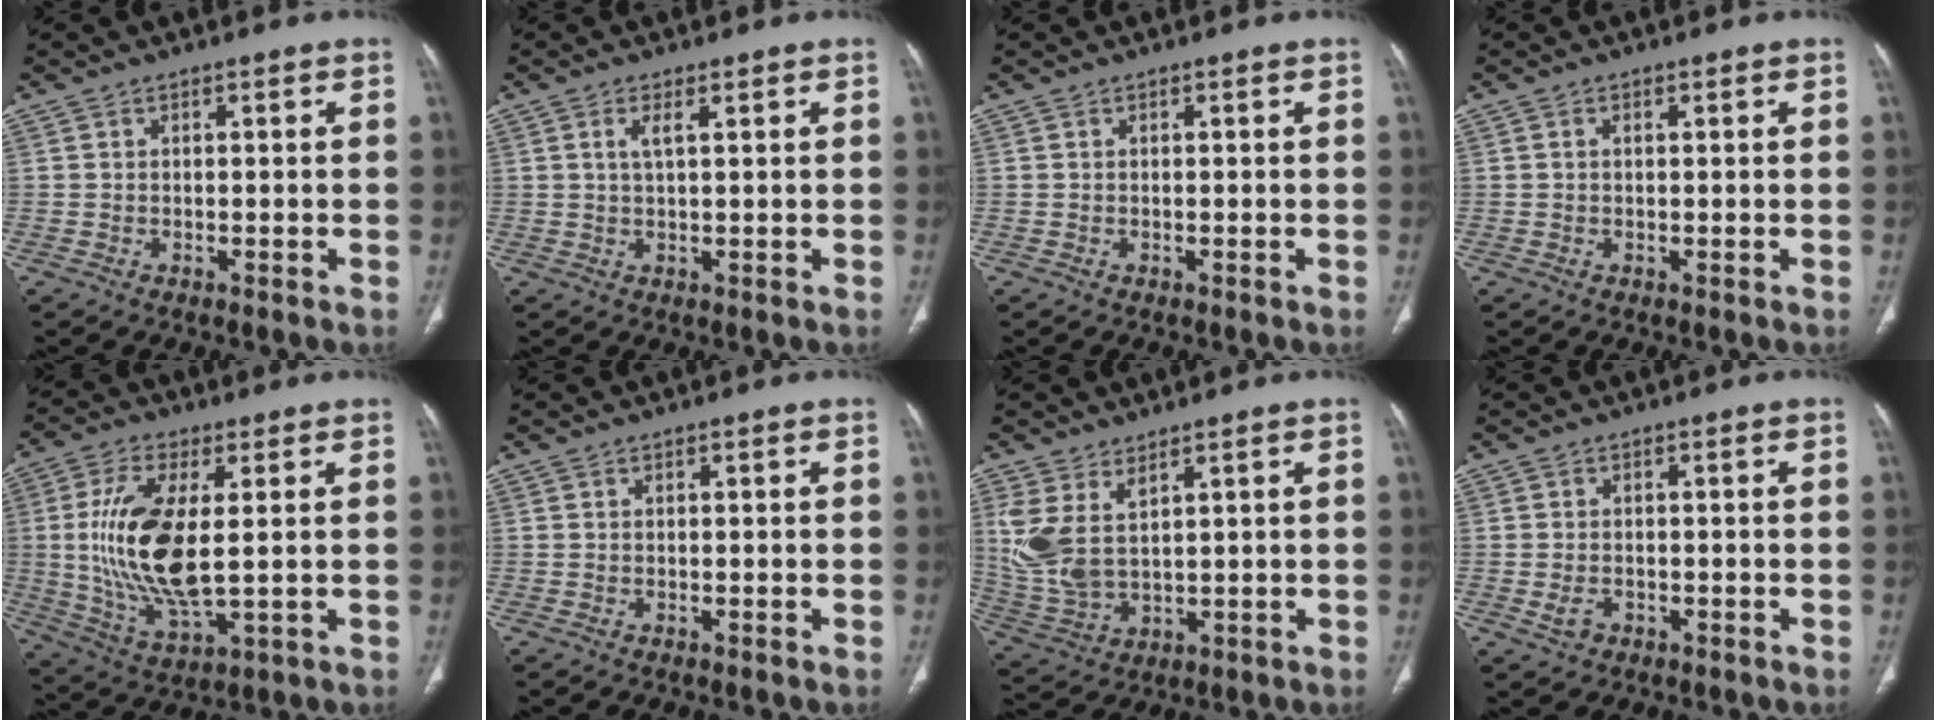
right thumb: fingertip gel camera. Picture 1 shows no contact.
{"total": 2.4, "force": [1.0, 0.7, 2.1], "torque": [-0.048, -0.001, 0.022]}
{"total": 0.0}
{"total": 0.6, "force": [0.2, 0.3, 0.5], "torque": [-0.013, 0.003, 0.002]}
{"total": 16.2, "force": [1.3, 6.6, 14.8], "torque": [-0.307, -0.017, 0.034]}
{"total": 0.0}
{"total": 9.7, "force": [4.1, 5.0, 7.2], "torque": [-0.161, -0.016, 0.100]}
{"total": 2.4, "force": [-0.8, 1.8, 1.4], "torque": [-0.027, 0.003, -0.009]}